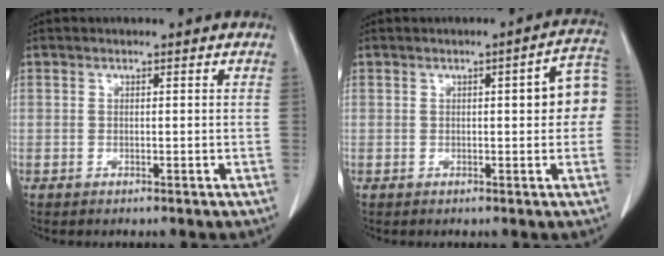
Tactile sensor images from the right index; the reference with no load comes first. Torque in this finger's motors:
{"motor_torque": [0.15, 0.06, 0.11, 0.02]}